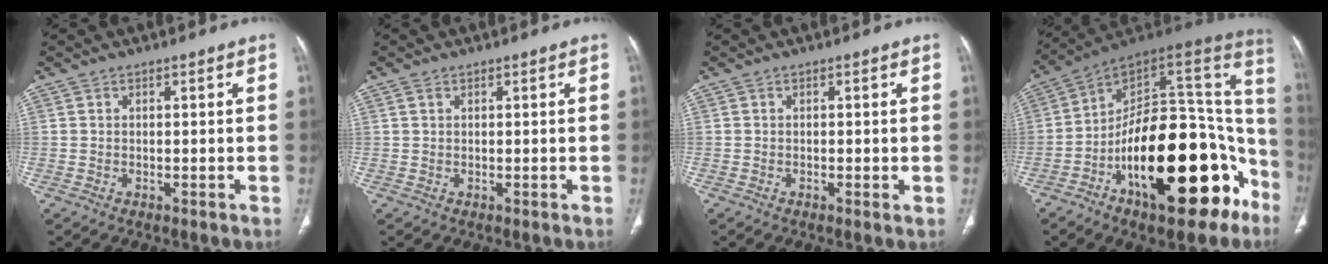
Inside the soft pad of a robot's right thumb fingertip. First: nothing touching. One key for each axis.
{"total": 0.8, "fx": 0.4, "fy": 0.5, "fz": 0.4, "tx": -0.009, "ty": 0.004, "tz": 0.009}
{"total": 1.0, "fx": -0.2, "fy": 0.3, "fz": 1.0, "tx": -0.016, "ty": -0.002, "tz": -0.002}
{"total": 29.1, "fx": -12.7, "fy": 13.8, "fz": 22.3, "tx": -0.240, "ty": 0.100, "tz": -0.193}